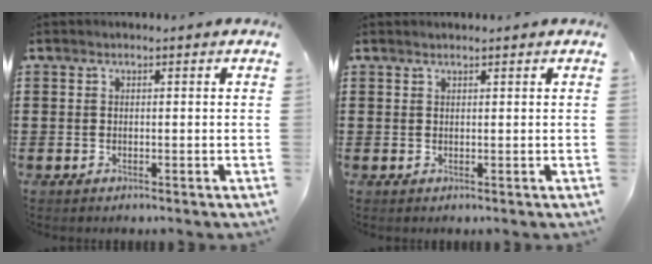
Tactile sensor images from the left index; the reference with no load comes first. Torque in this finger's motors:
{"motor_torque": [1.07, 1.04, 0.05, 0.00]}